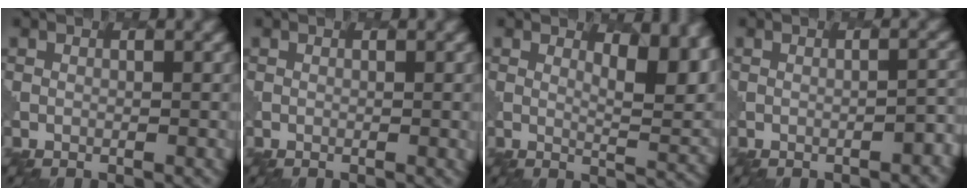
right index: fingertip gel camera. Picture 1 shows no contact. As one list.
[{"total": 0.8, "force": [0.1, 0.2, 0.8], "torque": [-0.008, -0.001, 0.004]}, {"total": 5.8, "force": [2.8, 2.3, 4.4], "torque": [-0.056, -0.012, 0.045]}, {"total": 2.4, "force": [-1.6, 0.7, 1.7], "torque": [-0.016, 0.008, -0.020]}]